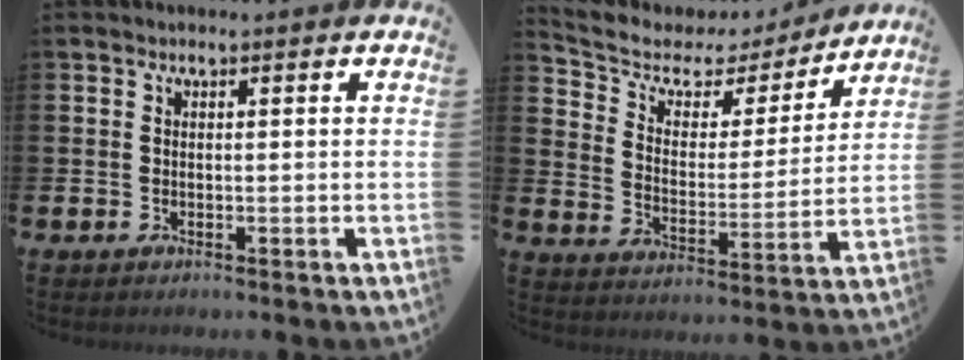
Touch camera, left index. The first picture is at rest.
{"total": 6.1, "force": [4.8, 3.4, 1.6], "torque": [-0.071, -0.032, 0.077]}